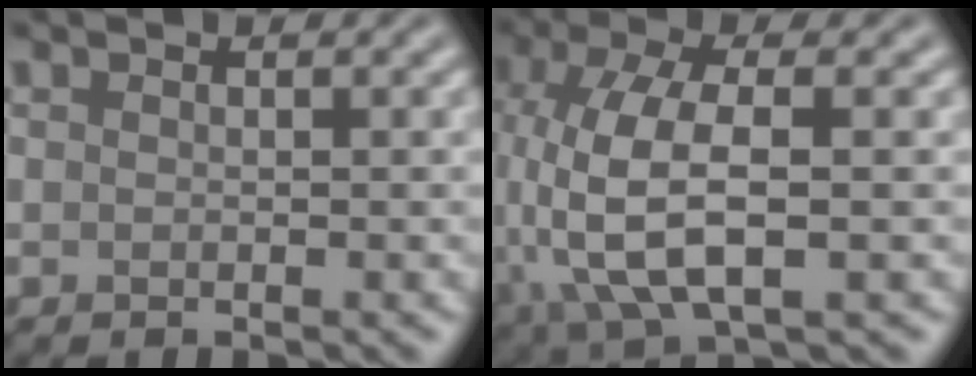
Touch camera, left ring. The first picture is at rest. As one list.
[{"total": 8.8, "force": [-0.5, 3.8, 7.9], "torque": [-0.173, 0.001, -0.012]}]